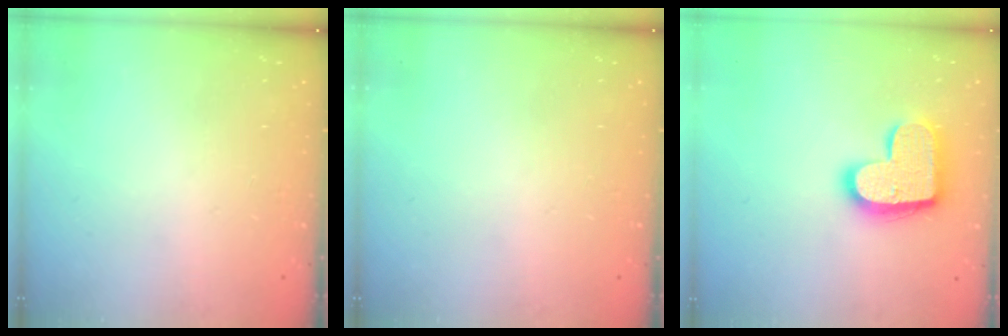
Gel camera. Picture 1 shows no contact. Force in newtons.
{"total": 0.0}
{"total": 16.6, "press": 16.5, "slide": 0.9}